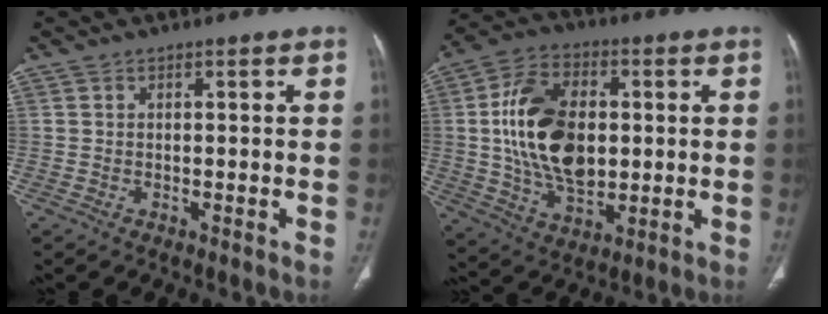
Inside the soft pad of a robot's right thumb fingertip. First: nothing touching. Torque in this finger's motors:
{"motor_torque": [2.46, 2.54, 1.67, -0.14, 0.24]}